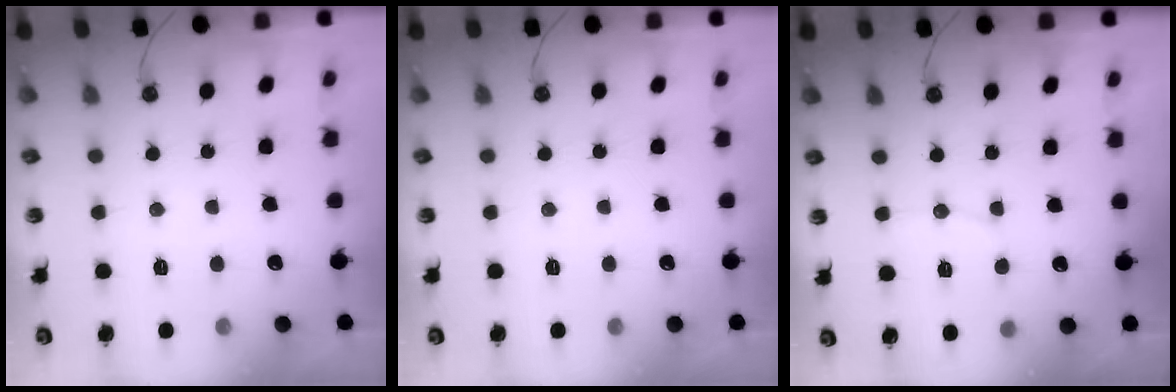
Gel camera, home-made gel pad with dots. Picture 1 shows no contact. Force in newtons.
{"total": 0.0}
{"total": 6.4, "press": 6.3, "slide": 0.4}